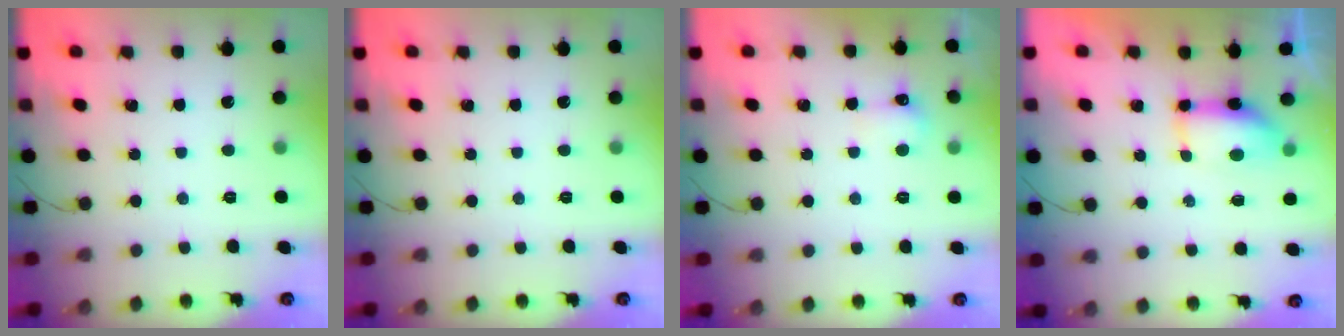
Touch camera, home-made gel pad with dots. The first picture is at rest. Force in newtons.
{"total": 0.0}
{"total": 4.9, "press": 4.7, "slide": 1.4}
{"total": 6.8, "press": 6.8, "slide": 0.5}